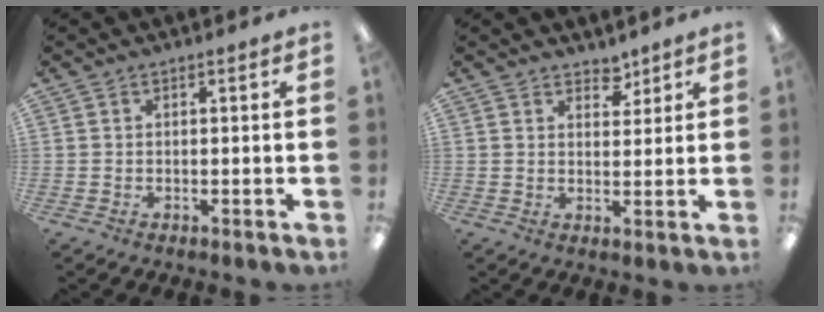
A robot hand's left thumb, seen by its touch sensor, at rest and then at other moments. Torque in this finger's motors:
{"motor_torque": [-0.15, 0.06, -0.30, -0.20, 0.03]}